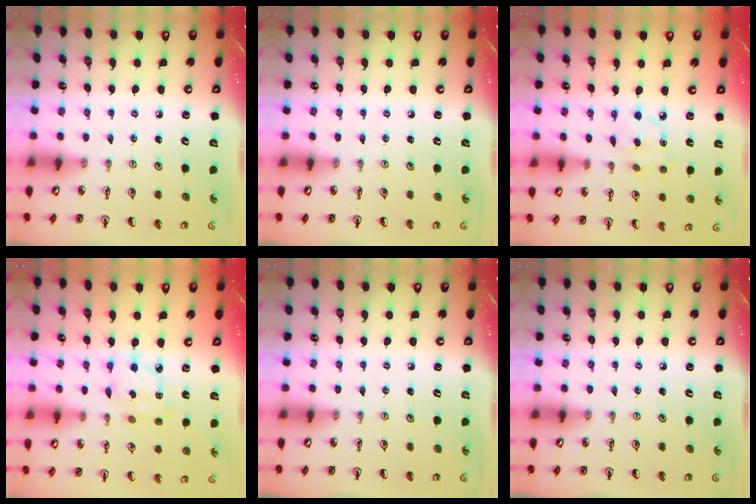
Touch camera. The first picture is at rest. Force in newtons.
{"total": 0.0}
{"total": 2.8, "press": 2.8, "slide": 0.4}
{"total": 4.4, "press": 4.4, "slide": 0.2}
{"total": 0.0}
{"total": 0.0}